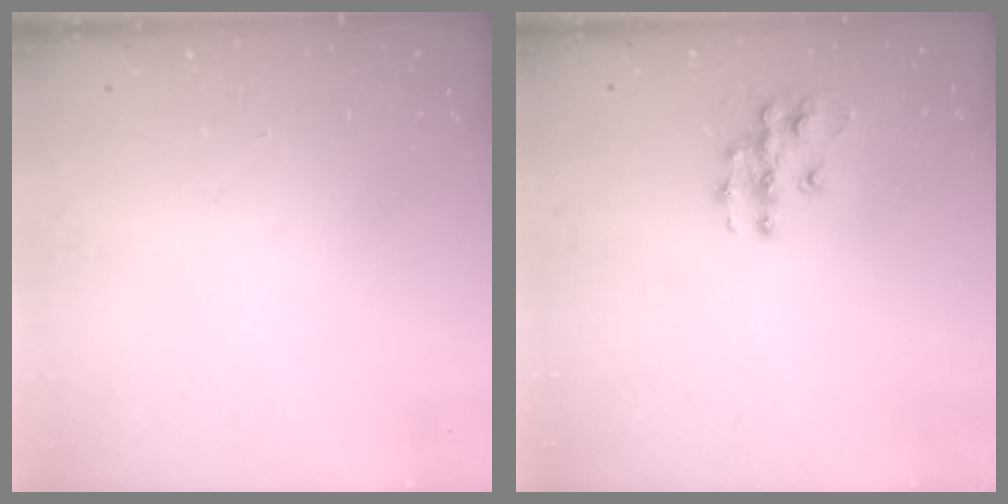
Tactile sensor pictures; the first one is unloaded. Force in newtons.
{"total": 9.2, "press": 9.2, "slide": 0.5}